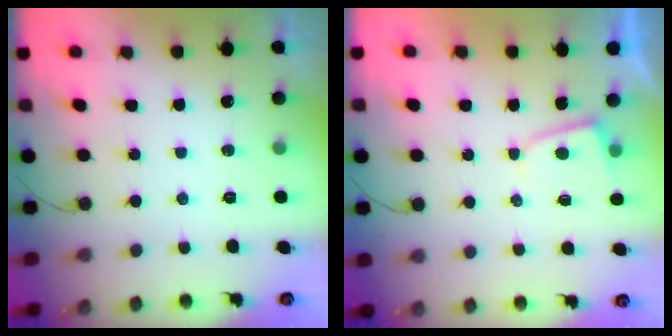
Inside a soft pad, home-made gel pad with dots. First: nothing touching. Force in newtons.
{"total": 2.2, "press": 2.2, "slide": 0.3}